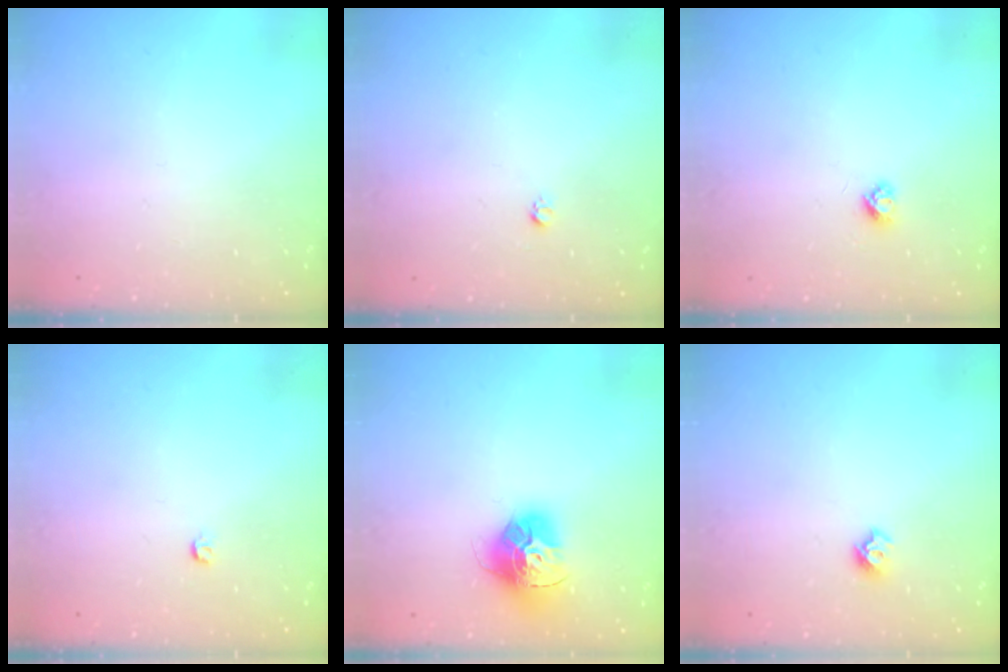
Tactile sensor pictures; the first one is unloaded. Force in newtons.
{"total": 2.7, "press": 2.7, "slide": 0.3}
{"total": 3.1, "press": 3.0, "slide": 0.4}
{"total": 3.1, "press": 3.1, "slide": 0.5}
{"total": 14.8, "press": 14.8, "slide": 1.6}
{"total": 5.7, "press": 5.7, "slide": 0.5}